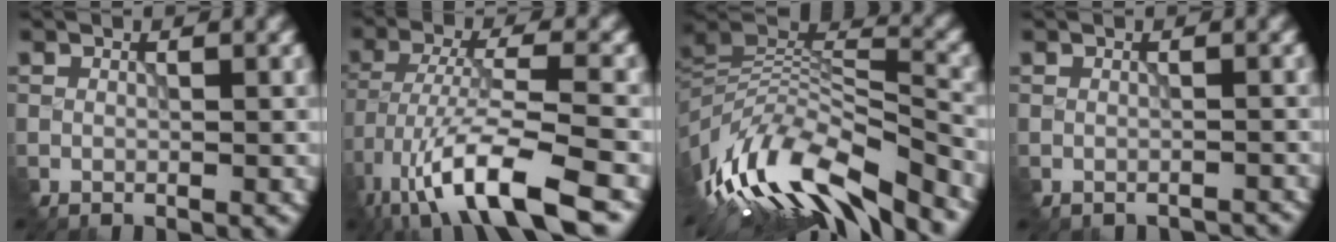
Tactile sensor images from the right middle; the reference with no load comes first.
{"total": 10.5, "force": [-6.6, 2.6, 7.7], "torque": [-0.147, 0.000, -0.114]}
{"total": 11.6, "force": [-6.7, 3.8, 8.7], "torque": [-0.179, 0.020, -0.110]}
{"total": 1.4, "force": [-1.4, 0.1, 0.3], "torque": [0.000, -0.003, -0.022]}